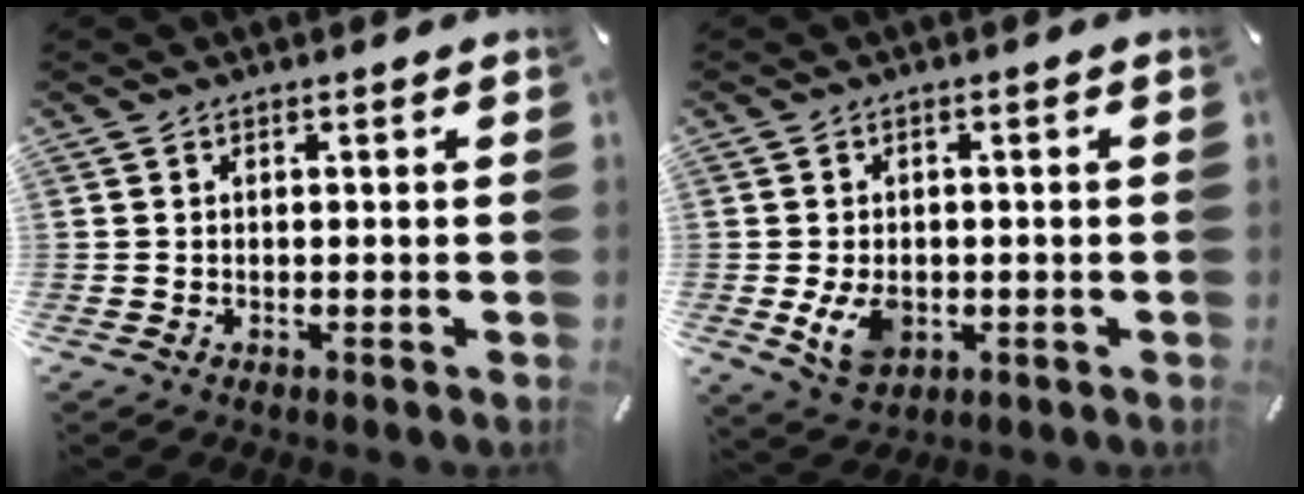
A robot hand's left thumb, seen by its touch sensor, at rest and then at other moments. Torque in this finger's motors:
{"motor_torque": [0.80, 2.12, 0.26, -0.23, 0.29]}